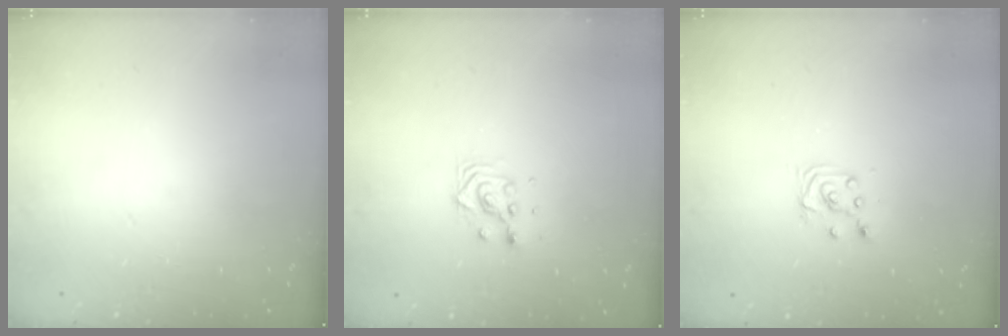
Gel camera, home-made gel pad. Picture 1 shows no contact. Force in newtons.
{"total": 4.5, "press": 4.5, "slide": 0.2}
{"total": 3.8, "press": 3.8, "slide": 0.3}